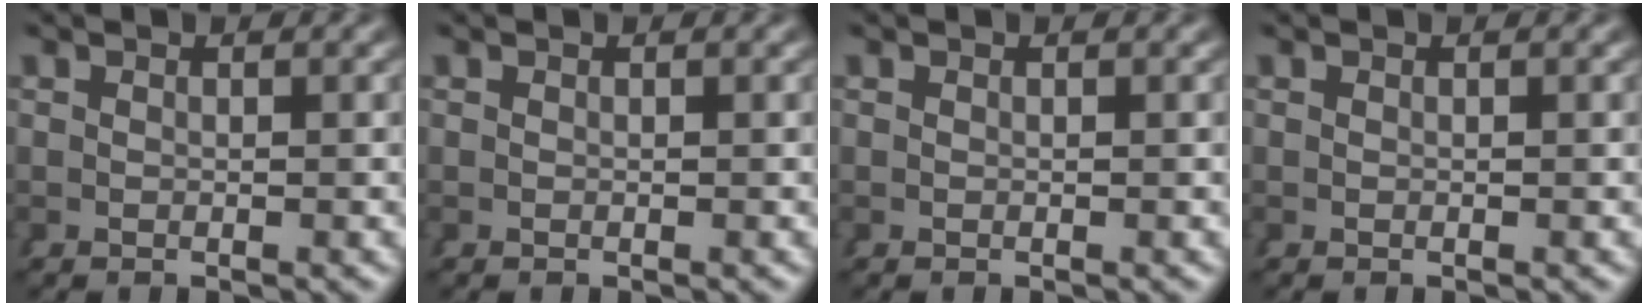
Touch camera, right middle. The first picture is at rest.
{"total": 0.0}
{"total": 0.0}
{"total": 0.0}